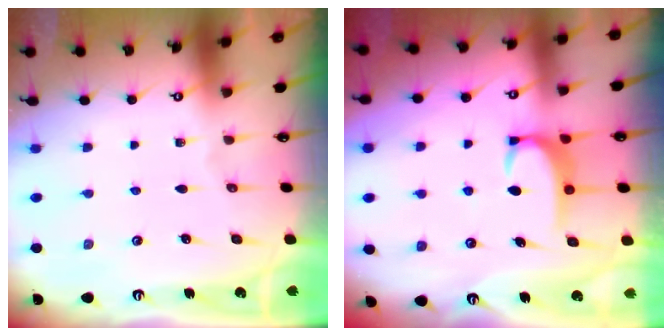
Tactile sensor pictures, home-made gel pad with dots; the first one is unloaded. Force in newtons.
{"total": 3.5, "press": 3.5, "slide": 0.4}